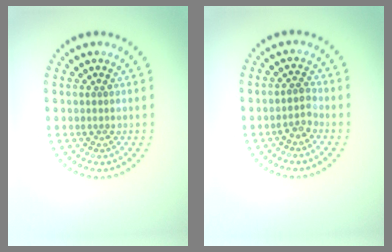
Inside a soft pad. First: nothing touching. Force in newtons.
{"total": 1.5, "press": 1.1, "slide": 1.0}